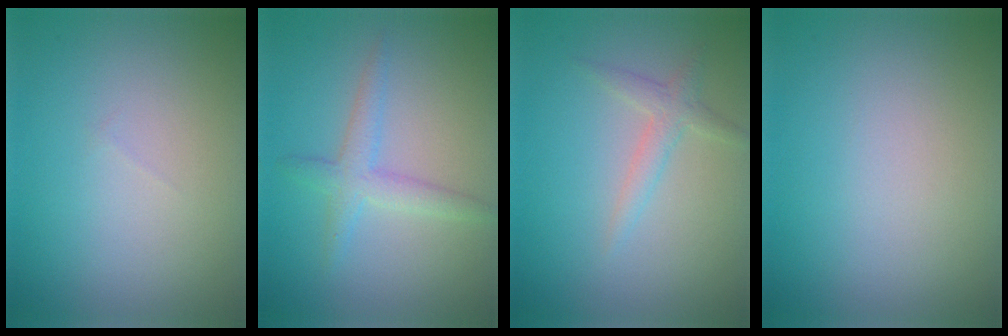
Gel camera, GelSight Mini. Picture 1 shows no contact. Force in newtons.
{"total": 2.4, "press": 2.4, "slide": 0.2}
{"total": 1.8, "press": 1.8, "slide": 0.1}
{"total": 0.0}